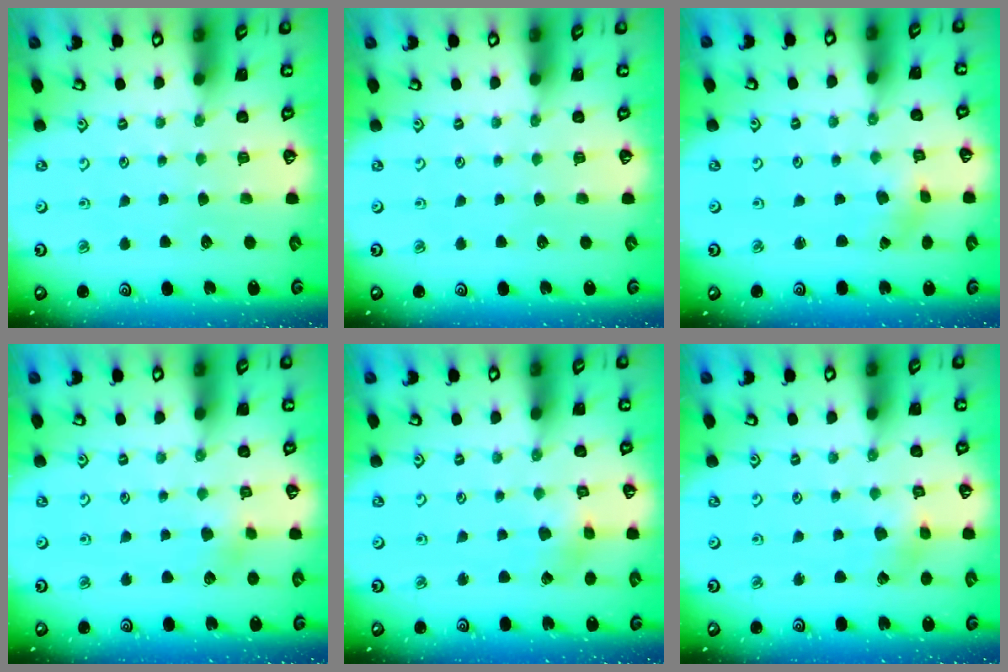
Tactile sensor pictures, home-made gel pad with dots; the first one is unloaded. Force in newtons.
{"total": 0.0}
{"total": 1.1, "press": 1.0, "slide": 0.1}
{"total": 3.0, "press": 2.9, "slide": 0.4}
{"total": 1.7, "press": 1.7, "slide": 0.2}
{"total": 1.7, "press": 1.7, "slide": 0.2}